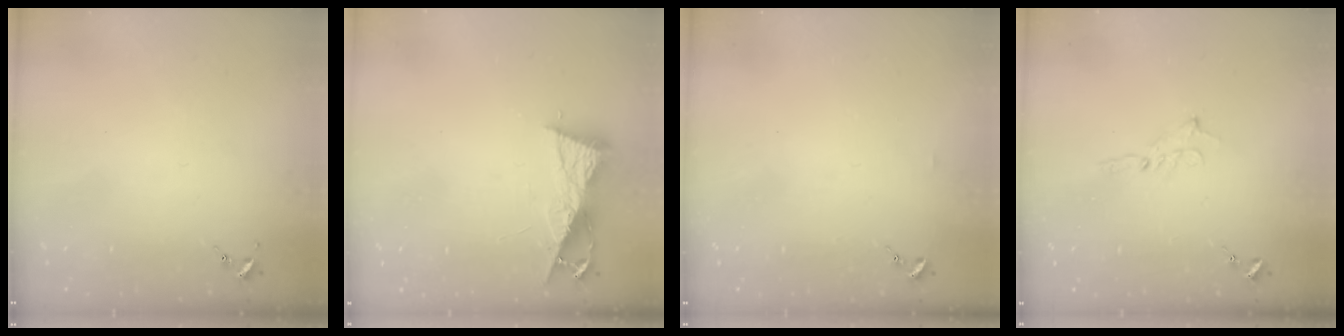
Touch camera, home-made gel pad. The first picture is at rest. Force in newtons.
{"total": 8.9, "press": 8.9, "slide": 0.5}
{"total": 3.2, "press": 3.2, "slide": 0.4}
{"total": 2.5, "press": 2.5, "slide": 0.2}